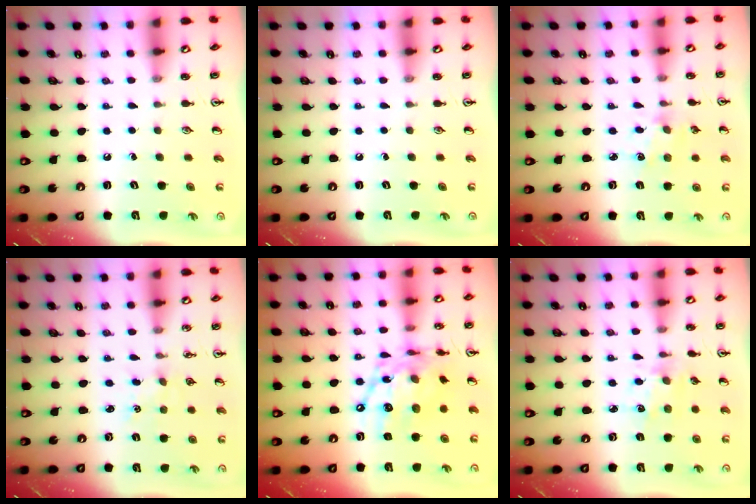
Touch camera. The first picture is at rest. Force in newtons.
{"total": 0.0}
{"total": 2.9, "press": 2.9, "slide": 0.3}
{"total": 1.7, "press": 1.6, "slide": 0.2}
{"total": 15.4, "press": 15.4, "slide": 1.2}
{"total": 2.9, "press": 2.8, "slide": 0.8}